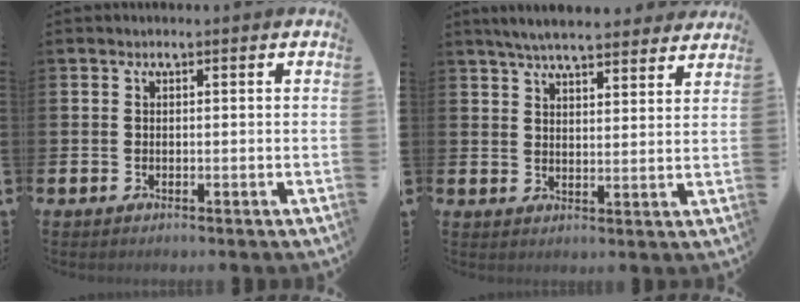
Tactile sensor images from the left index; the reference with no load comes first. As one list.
[{"total": 6.0, "force": [5.7, 0.7, 1.5], "torque": [-0.039, -0.027, 0.103]}]